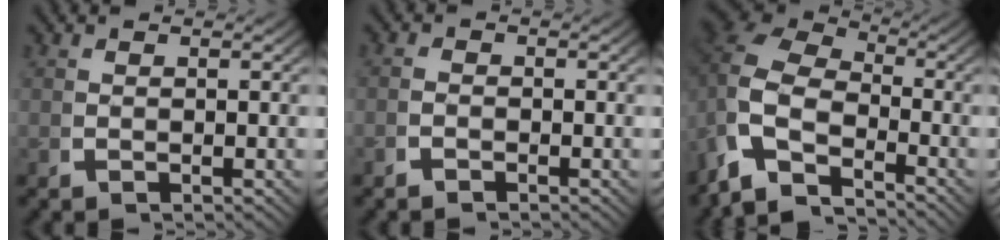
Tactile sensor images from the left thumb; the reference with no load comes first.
{"total": 1.0, "force": [-0.9, 0.4, 0.1], "torque": [0.001, -0.005, -0.019]}
{"total": 11.7, "force": [-1.6, 9.0, 7.2], "torque": [-0.145, -0.025, -0.040]}